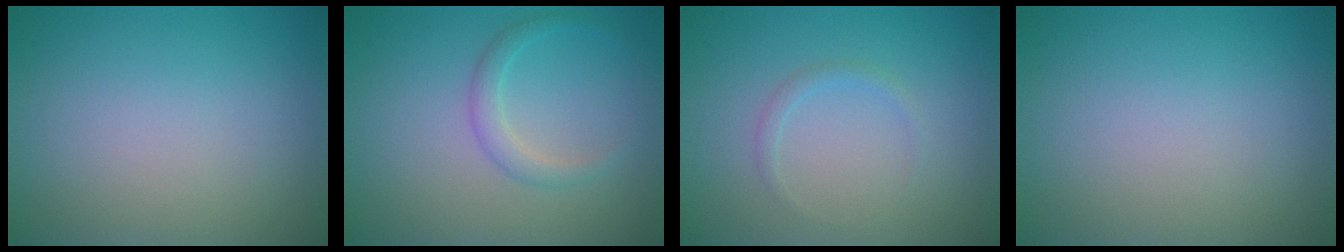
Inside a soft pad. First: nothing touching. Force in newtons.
{"total": 1.7, "press": 1.7, "slide": 0.1}
{"total": 0.8, "press": 0.8, "slide": 0.0}
{"total": 0.0}